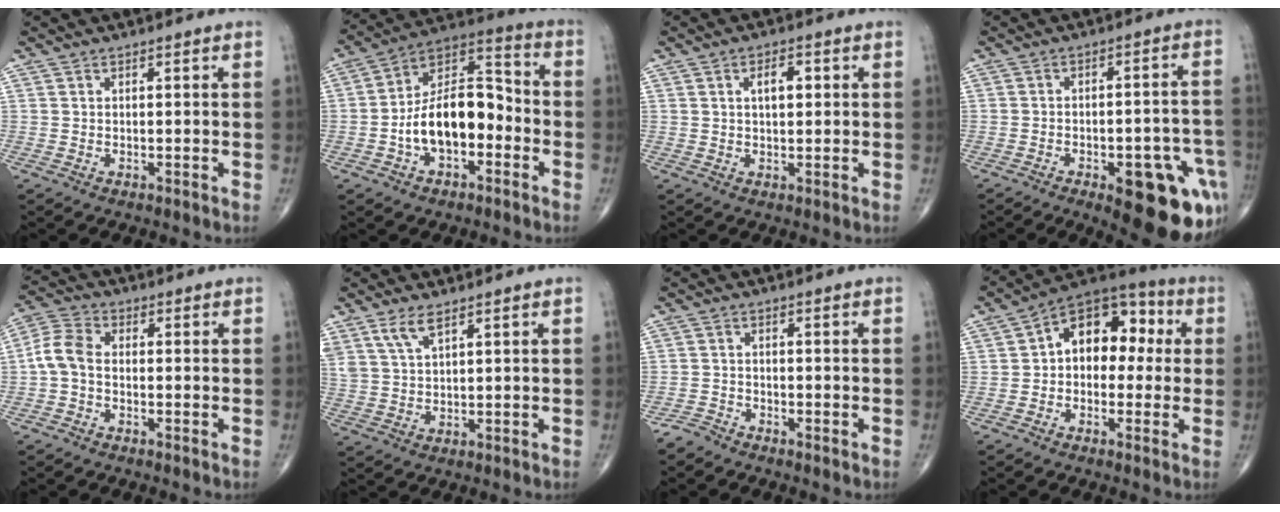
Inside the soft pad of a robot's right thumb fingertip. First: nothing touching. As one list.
[{"total": 15.7, "force": [-3.7, 8.9, 12.4], "torque": [-0.192, 0.049, -0.072]}, {"total": 3.9, "force": [1.0, 2.0, 3.2], "torque": [-0.046, 0.003, 0.016]}, {"total": 19.8, "force": [-9.0, 7.8, 15.8], "torque": [-0.124, 0.044, -0.100]}, {"total": 5.8, "force": [-0.7, 3.9, 4.3], "torque": [-0.087, 0.017, -0.026]}, {"total": 4.8, "force": [3.2, 1.6, 3.2], "torque": [-0.070, -0.009, 0.070]}, {"total": 2.2, "force": [-2.1, 0.6, 0.0], "torque": [0.002, -0.005, -0.046]}, {"total": 13.3, "force": [1.5, 9.0, 9.8], "torque": [-0.096, 0.041, 0.005]}]